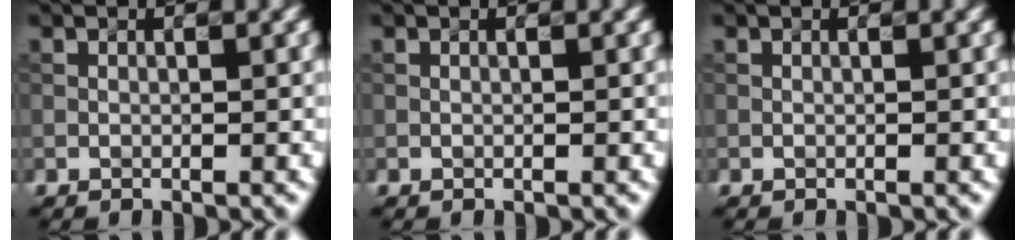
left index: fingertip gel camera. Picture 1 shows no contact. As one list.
[{"total": 0.0}, {"total": 0.0}]